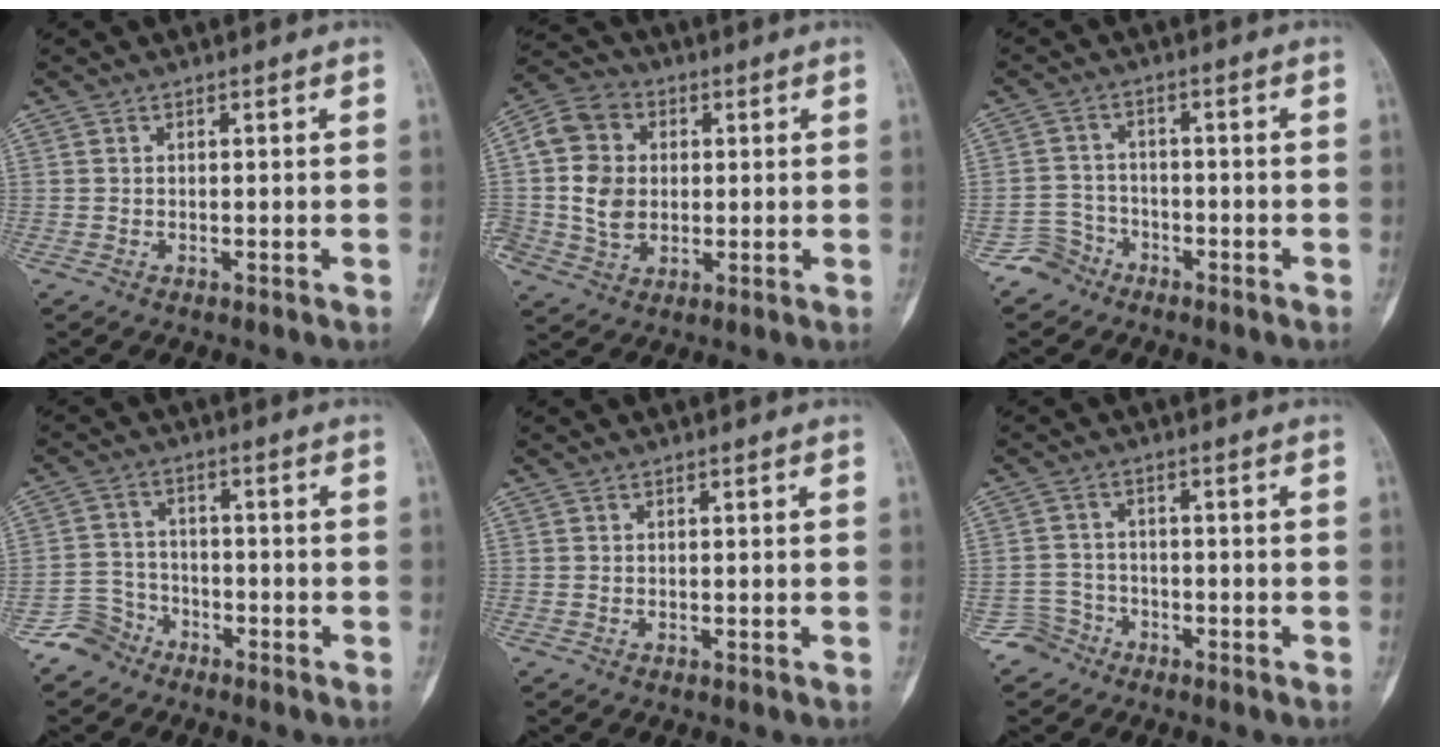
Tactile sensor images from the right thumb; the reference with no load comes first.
{"total": 11.4, "force": [1.0, 9.5, 6.3], "torque": [-0.093, 0.010, 0.013]}
{"total": 4.4, "force": [-3.3, 2.9, -0.7], "torque": [0.035, 0.029, -0.068]}
{"total": 5.3, "force": [-4.1, 3.4, -0.4], "torque": [0.033, 0.033, -0.088]}
{"total": 0.0}
{"total": 3.8, "force": [-2.7, 2.5, -0.8], "torque": [0.032, 0.023, -0.055]}